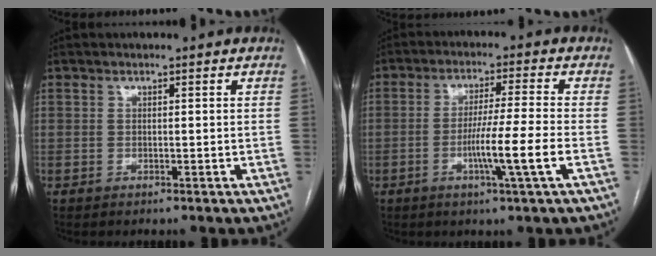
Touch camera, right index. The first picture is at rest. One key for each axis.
{"total": 8.3, "fx": -2.5, "fy": -1.5, "fz": 7.8, "tx": -0.139, "ty": -0.013, "tz": -0.048}